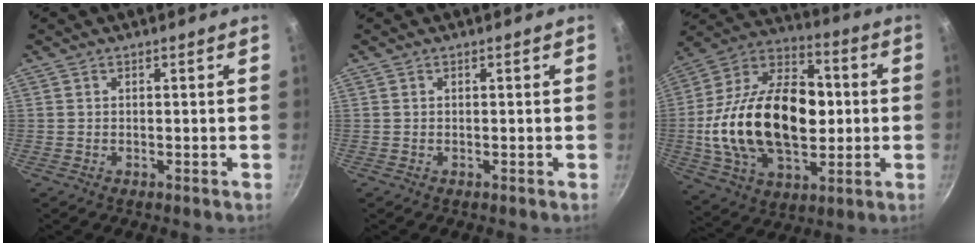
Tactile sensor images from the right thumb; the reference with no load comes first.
{"total": 0.0}
{"total": 28.4, "force": [-0.7, 17.8, 22.1], "torque": [-0.376, 0.031, -0.016]}